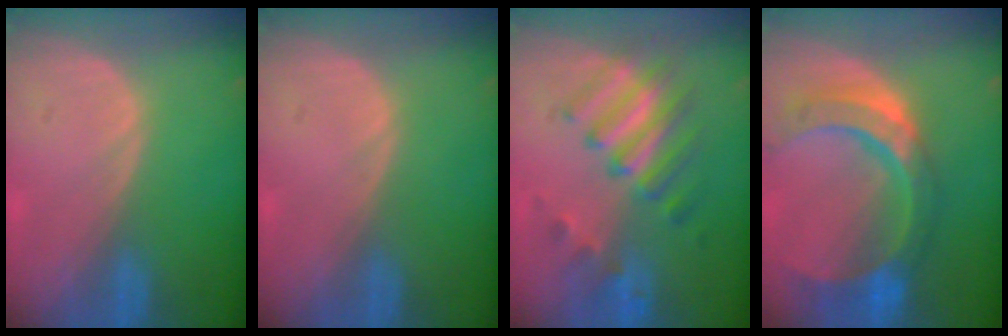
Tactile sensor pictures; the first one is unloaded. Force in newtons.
{"total": 0.0}
{"total": 7.6, "press": 7.5, "slide": 1.0}
{"total": 11.2, "press": 9.4, "slide": 6.0}